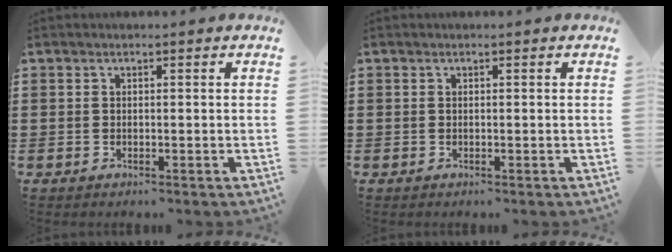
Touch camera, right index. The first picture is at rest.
{"total": 0.0}